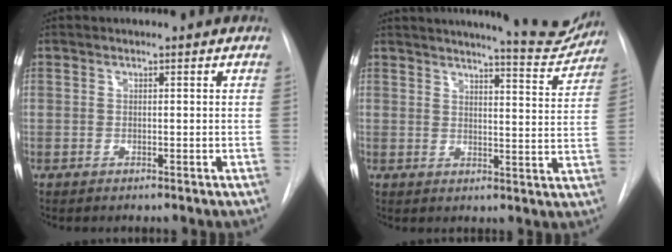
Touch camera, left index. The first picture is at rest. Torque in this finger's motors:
{"motor_torque": [0.35, -0.65, -0.09, -0.08]}